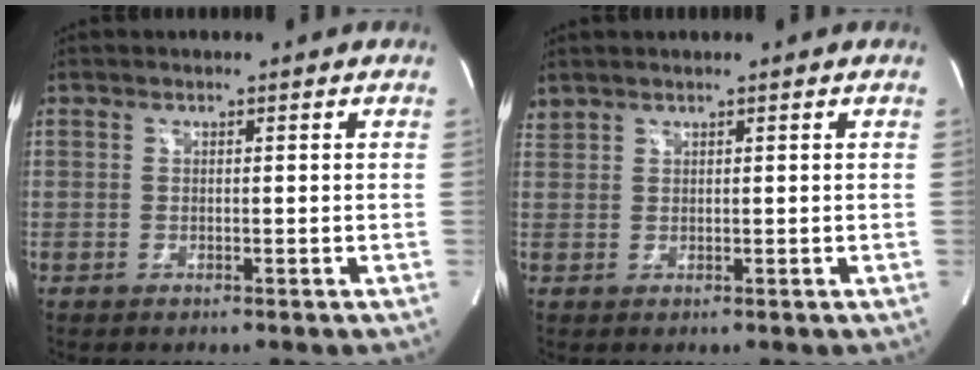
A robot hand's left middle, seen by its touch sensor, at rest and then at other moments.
{"total": 1.4, "force": [1.3, 0.2, 0.1], "torque": [-0.012, 0.016, 0.032]}